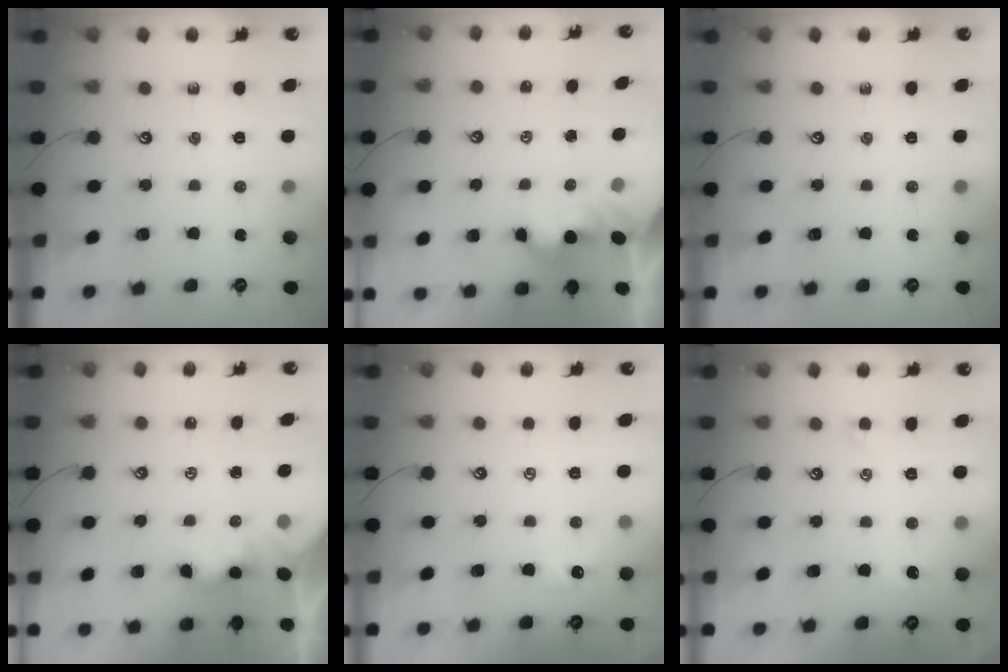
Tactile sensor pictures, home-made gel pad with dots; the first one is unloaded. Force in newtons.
{"total": 1.5, "press": 1.5, "slide": 0.2}
{"total": 0.0}
{"total": 1.1, "press": 1.0, "slide": 0.4}
{"total": 0.8, "press": 0.5, "slide": 0.6}
{"total": 0.5, "press": 0.1, "slide": 0.5}